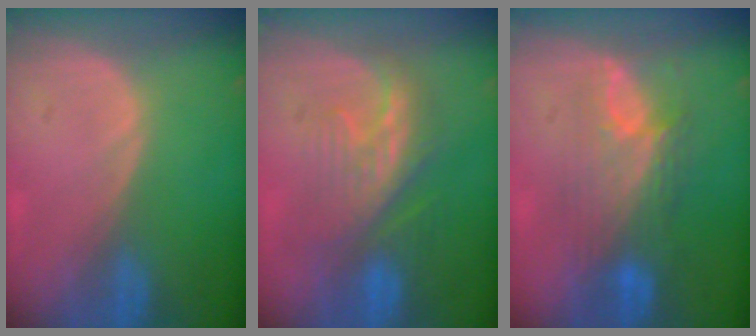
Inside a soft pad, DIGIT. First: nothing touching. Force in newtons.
{"total": 8.0, "press": 7.9, "slide": 1.5}
{"total": 7.6, "press": 7.4, "slide": 1.5}